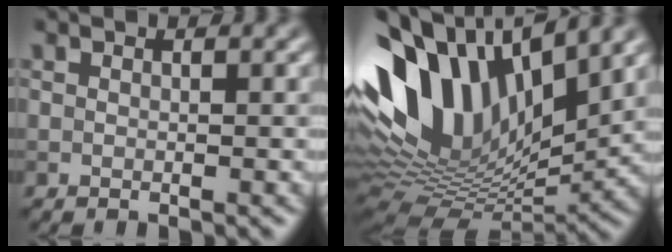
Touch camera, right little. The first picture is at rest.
{"total": 14.7, "force": [4.2, 8.9, 11.0], "torque": [-0.225, 0.021, 0.076]}